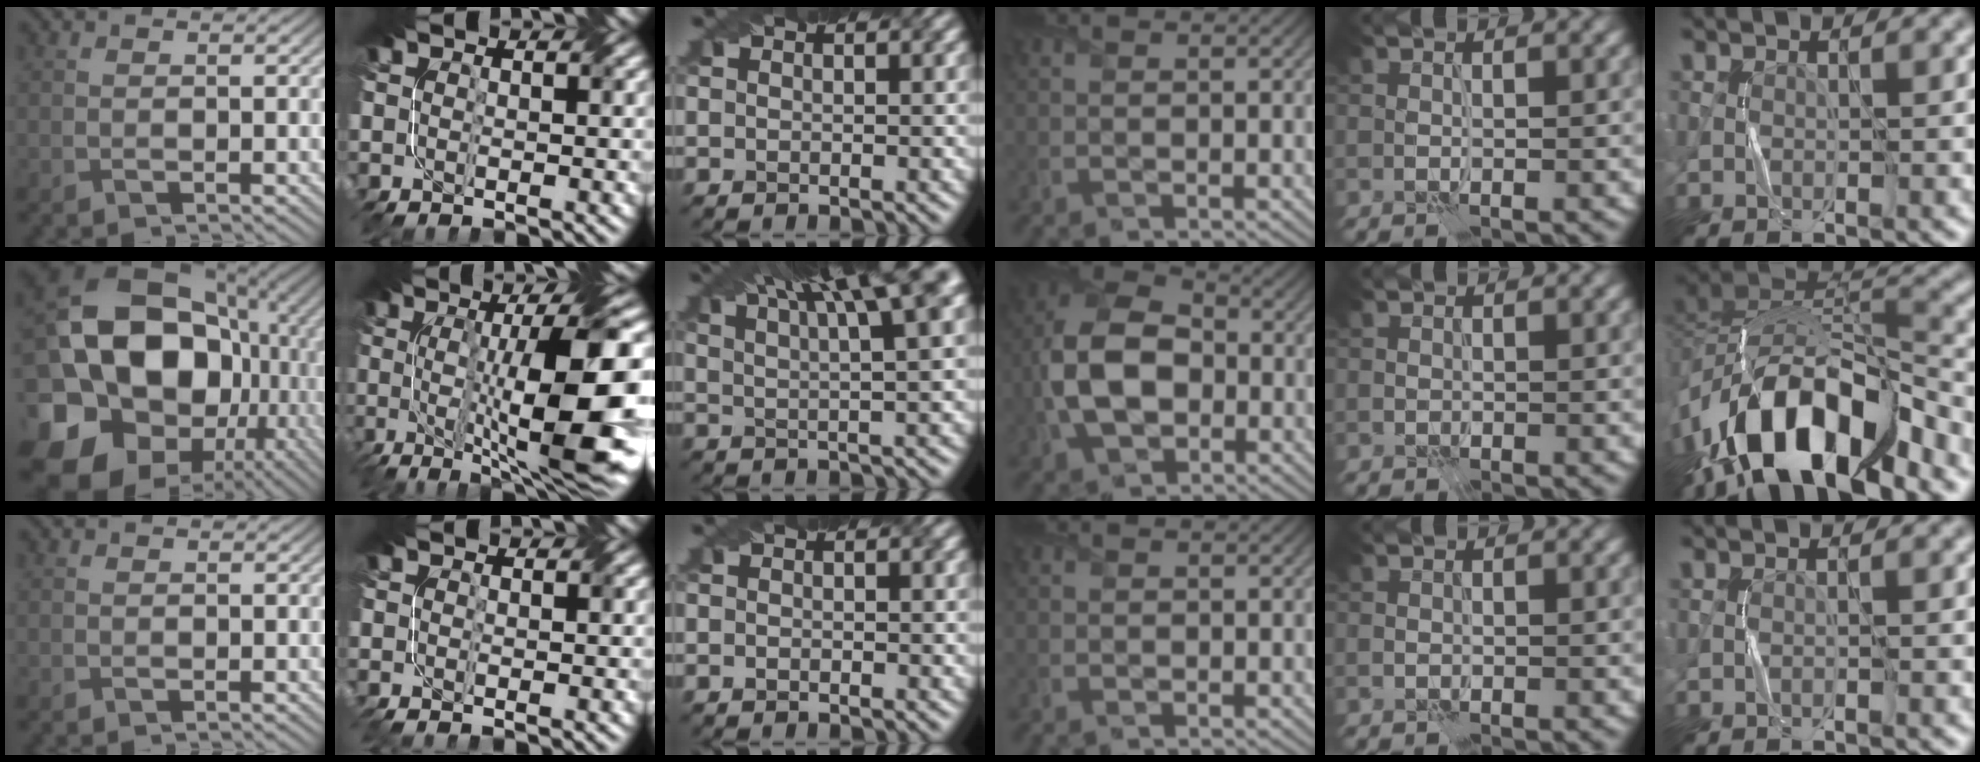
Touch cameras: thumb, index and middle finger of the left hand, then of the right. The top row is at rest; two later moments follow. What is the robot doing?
{"motion": "fold", "object": "netting"}